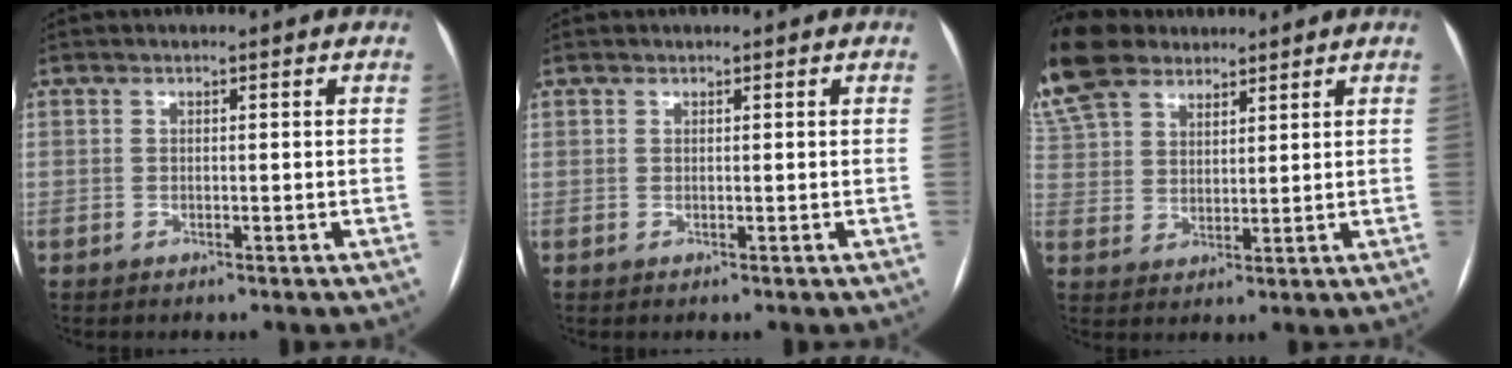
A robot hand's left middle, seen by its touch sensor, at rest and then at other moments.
{"total": 1.8, "force": [-0.4, -1.2, -1.2], "torque": [0.024, -0.007, -0.005]}
{"total": 12.7, "force": [10.4, 5.8, 4.7], "torque": [-0.131, 0.033, 0.199]}